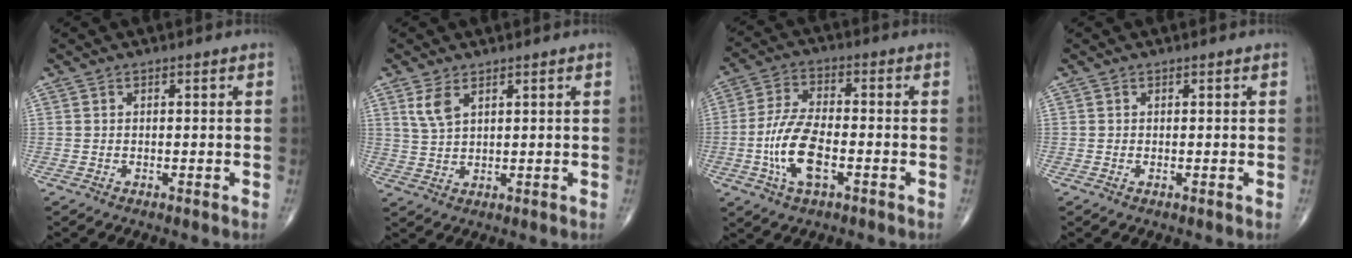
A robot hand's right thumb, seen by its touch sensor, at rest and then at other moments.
{"total": 4.1, "force": [2.2, 1.9, 2.9], "torque": [-0.060, -0.005, 0.052]}
{"total": 10.9, "force": [-3.1, 4.8, 9.3], "torque": [-0.189, 0.014, -0.063]}
{"total": 0.0}